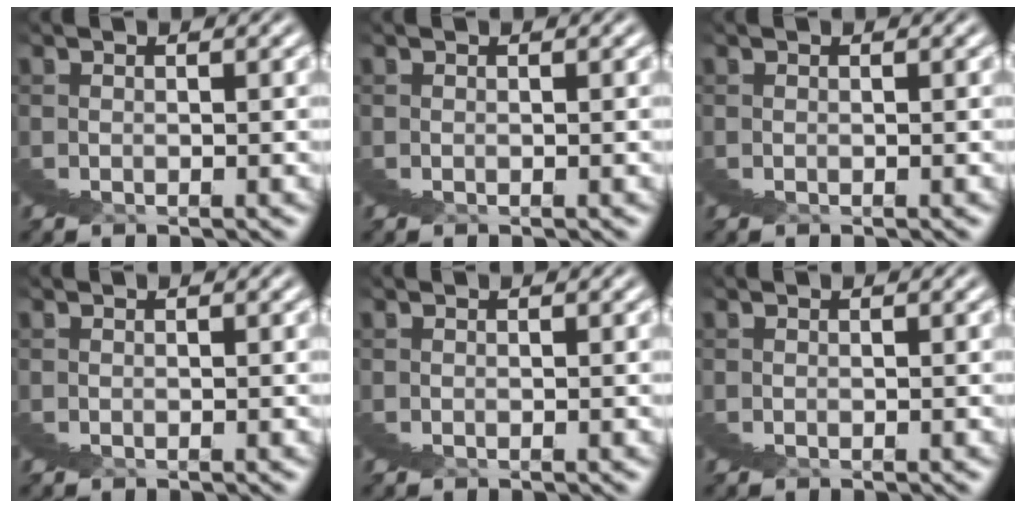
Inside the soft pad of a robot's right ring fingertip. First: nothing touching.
{"total": 0.0}
{"total": 0.0}
{"total": 0.0}
{"total": 0.0}
{"total": 0.0}